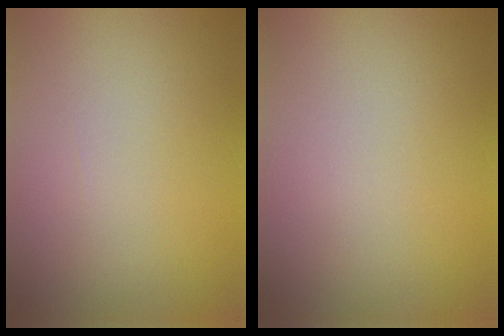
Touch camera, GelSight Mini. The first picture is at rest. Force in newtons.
{"total": 0.0}